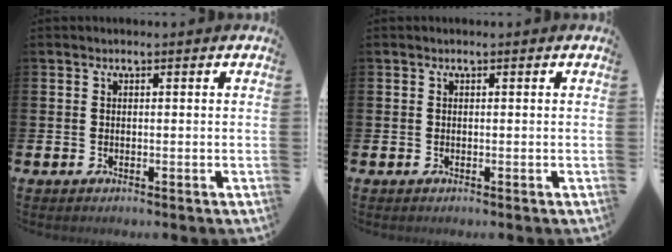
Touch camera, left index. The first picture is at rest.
{"total": 0.0}